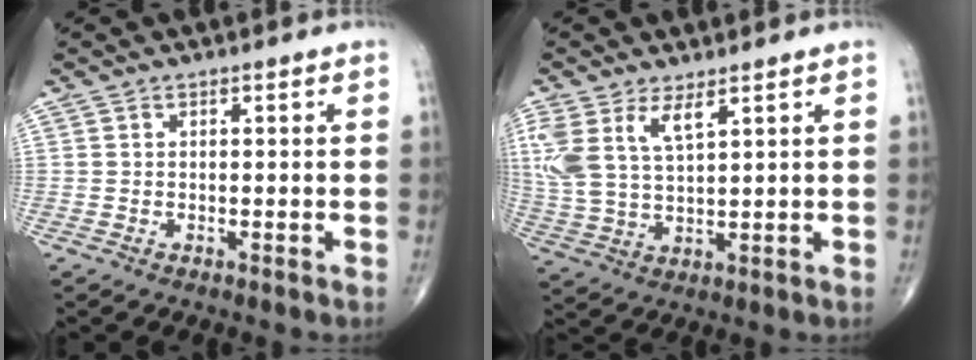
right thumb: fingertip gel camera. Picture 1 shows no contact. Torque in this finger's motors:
{"motor_torque": [0.12, 0.33, 1.12, 0.72, 0.30]}